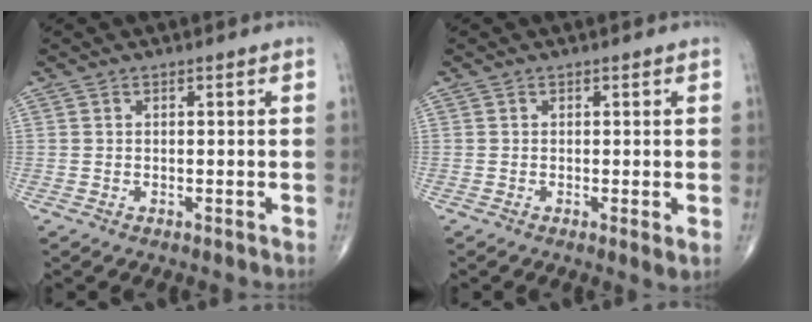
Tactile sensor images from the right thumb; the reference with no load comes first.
{"total": 1.6, "force": [-0.2, 0.3, 1.6], "torque": [-0.029, -0.007, -0.005]}